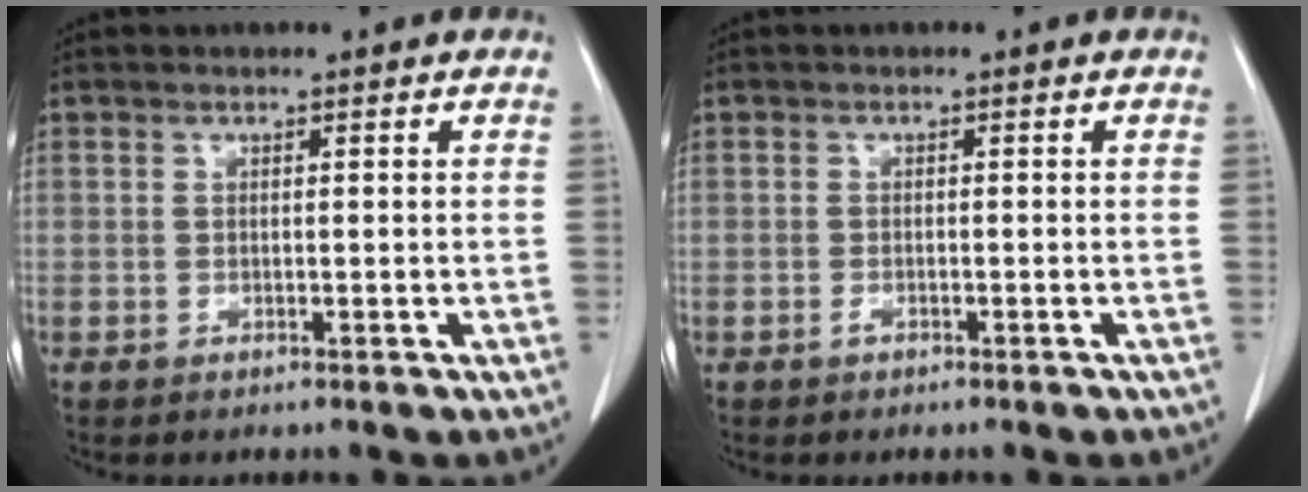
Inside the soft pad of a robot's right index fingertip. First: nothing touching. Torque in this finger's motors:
{"motor_torque": [0.11, -0.11, -0.05, 0.00]}